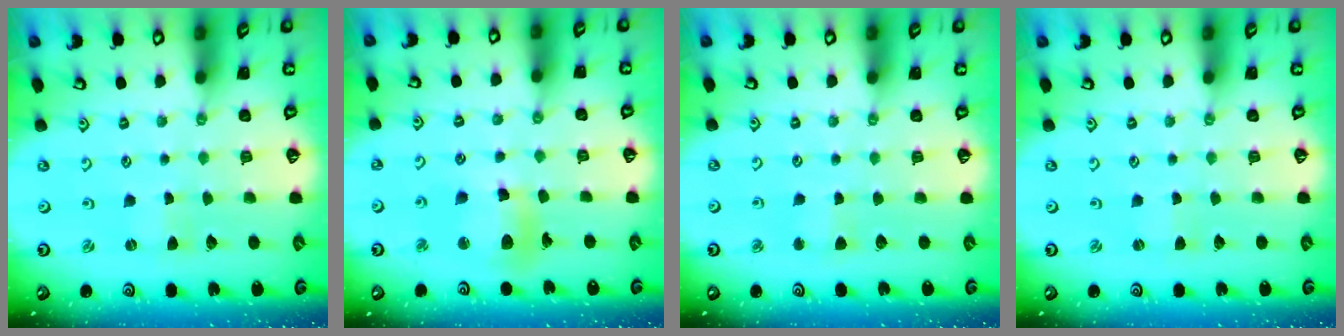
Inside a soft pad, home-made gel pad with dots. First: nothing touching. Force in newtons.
{"total": 12.2, "press": 12.1, "slide": 1.4}
{"total": 3.5, "press": 3.4, "slide": 0.4}
{"total": 0.0}